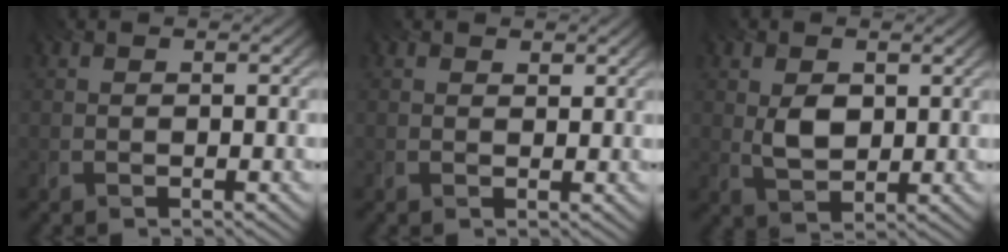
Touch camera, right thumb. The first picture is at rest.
{"total": 1.0, "force": [0.9, 0.3, 0.2], "torque": [-0.006, -0.002, 0.016]}
{"total": 3.8, "force": [0.9, 2.5, 2.8], "torque": [-0.063, -0.004, 0.020]}